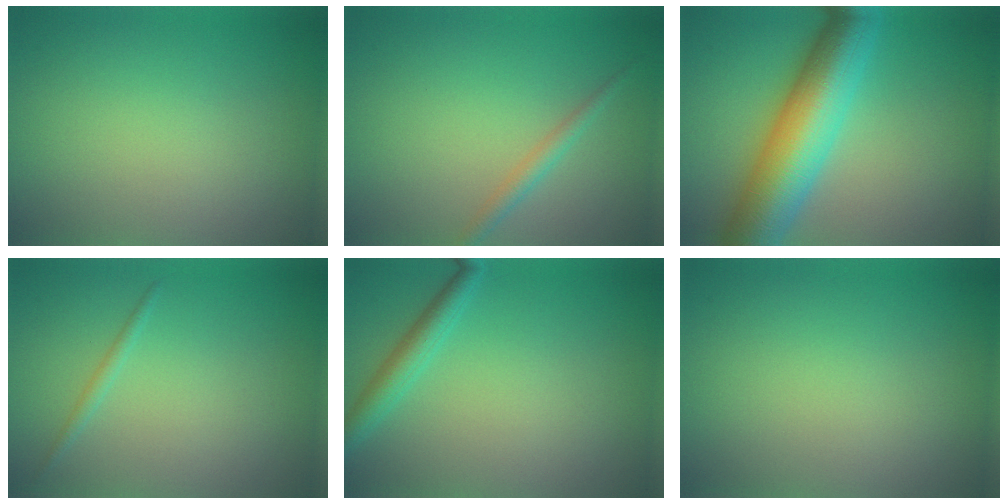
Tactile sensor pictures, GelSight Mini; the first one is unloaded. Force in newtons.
{"total": 1.6, "press": 1.6, "slide": 0.0}
{"total": 10.5, "press": 10.5, "slide": 0.1}
{"total": 0.9, "press": 0.9, "slide": 0.1}
{"total": 2.5, "press": 2.5, "slide": 0.1}
{"total": 0.0}